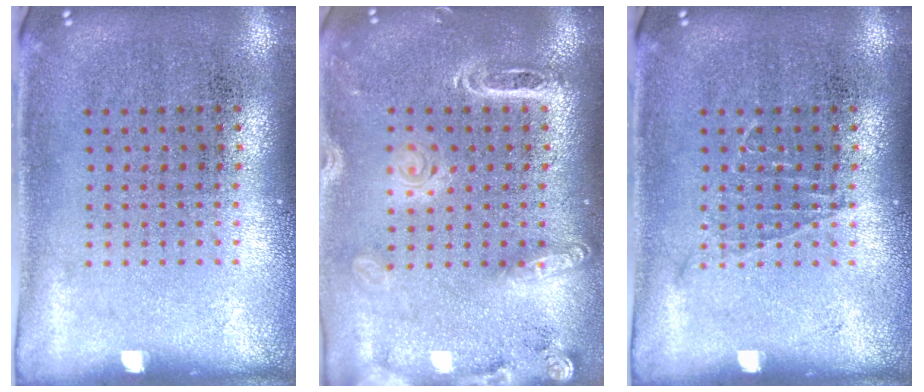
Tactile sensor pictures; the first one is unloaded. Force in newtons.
{"total": 1.9, "press": 1.8, "slide": 0.7}
{"total": 0.6, "press": 0.6, "slide": 0.1}